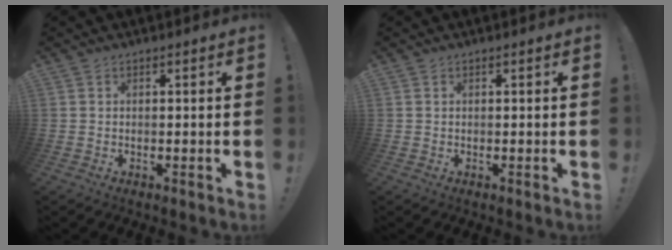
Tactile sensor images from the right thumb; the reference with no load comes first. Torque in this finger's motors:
{"motor_torque": [-0.05, 0.02, -0.22, 0.30, 0.03]}